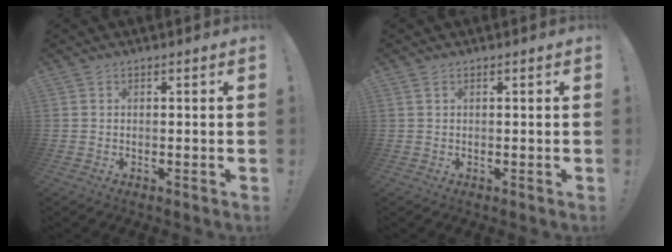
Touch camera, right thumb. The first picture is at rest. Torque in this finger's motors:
{"motor_torque": [0.02, 0.18, 0.19, -0.05, -0.01]}